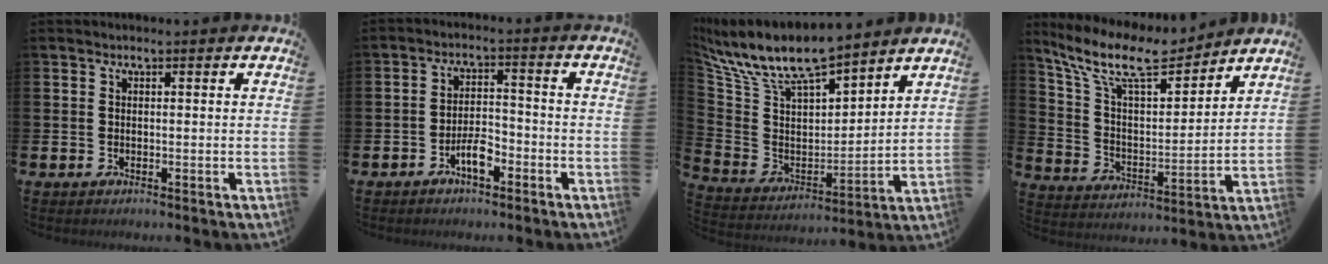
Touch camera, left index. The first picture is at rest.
{"total": 4.0, "force": [-2.4, 1.6, 2.8], "torque": [-0.047, 0.011, -0.047]}
{"total": 10.0, "force": [9.2, 2.4, 3.2], "torque": [-0.107, -0.065, 0.159]}
{"total": 11.6, "force": [9.9, 3.0, 5.3], "torque": [-0.145, -0.050, 0.175]}